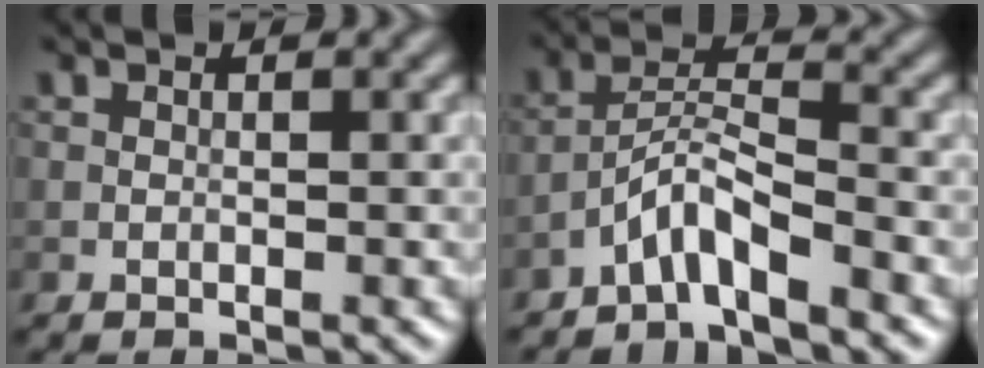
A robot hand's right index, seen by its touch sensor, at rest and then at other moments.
{"total": 3.6, "force": [-2.8, 0.4, 2.3], "torque": [-0.046, 0.013, -0.061]}